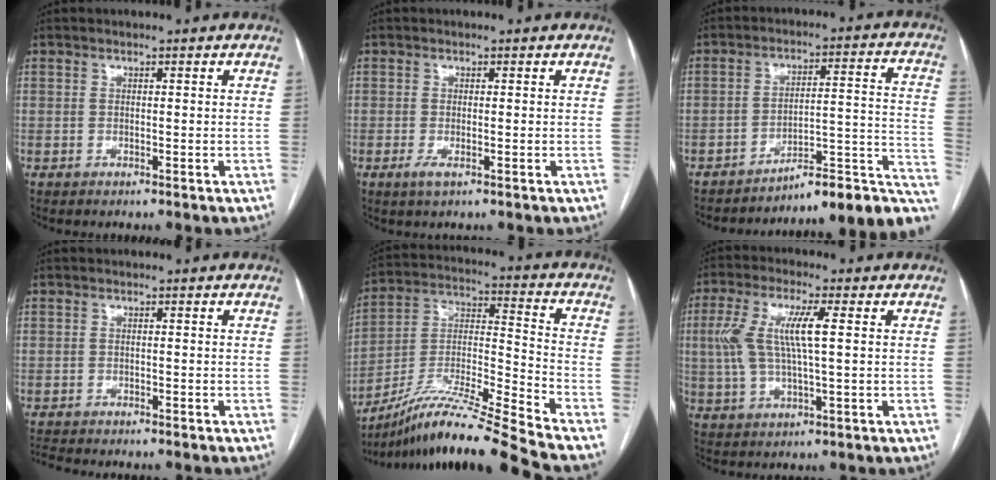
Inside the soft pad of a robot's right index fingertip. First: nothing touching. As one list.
[{"total": 1.8, "force": [-0.8, 0.3, 1.6], "torque": [-0.030, -0.004, -0.011]}, {"total": 15.9, "force": [-12.4, 2.7, 9.6], "torque": [-0.048, 0.061, -0.159]}, {"total": 3.1, "force": [-3.1, 0.2, 0.7], "torque": [-0.005, -0.009, -0.045]}, {"total": 19.6, "force": [-16.8, -2.4, 9.8], "torque": [-0.200, -0.011, -0.305]}, {"total": 9.0, "force": [1.3, 1.8, 8.7], "torque": [-0.196, 0.015, 0.026]}]